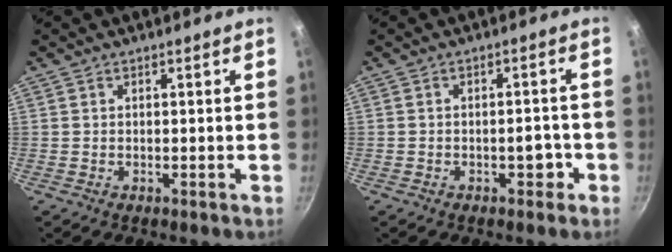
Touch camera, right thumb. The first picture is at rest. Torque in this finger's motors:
{"motor_torque": [2.32, 0.55, 1.28, -1.17, 0.49]}